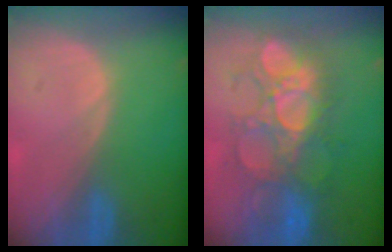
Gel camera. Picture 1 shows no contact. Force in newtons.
{"total": 9.6, "press": 9.6, "slide": 0.1}